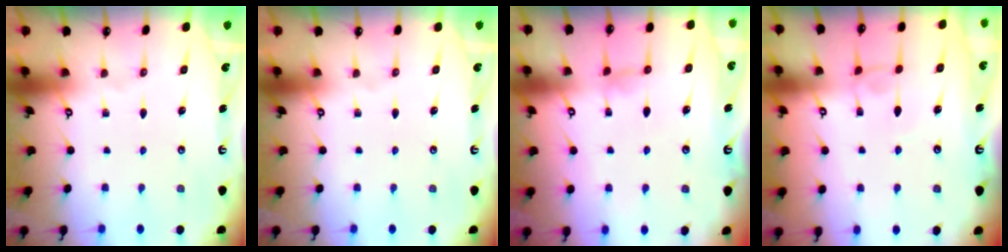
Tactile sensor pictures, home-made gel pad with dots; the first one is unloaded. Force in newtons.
{"total": 0.0}
{"total": 0.5, "press": 0.4, "slide": 0.4}
{"total": 2.4, "press": 2.4, "slide": 0.2}